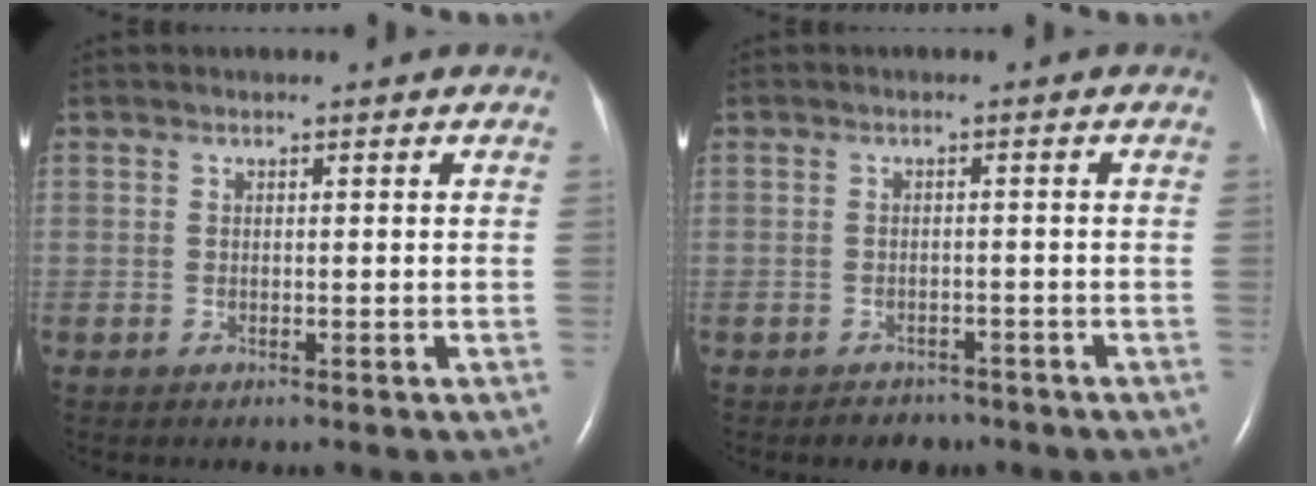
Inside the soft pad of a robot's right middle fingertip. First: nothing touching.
{"total": 2.8, "force": [-2.3, 1.5, 0.0], "torque": [-0.009, 0.004, -0.031]}